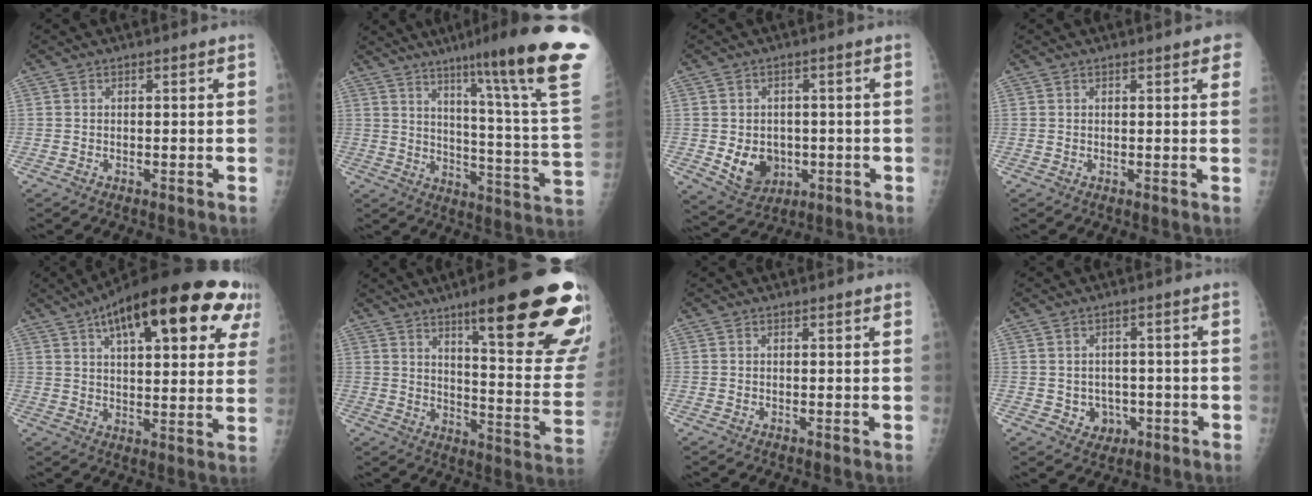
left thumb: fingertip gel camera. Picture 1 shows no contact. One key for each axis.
{"total": 25.8, "fx": 16.5, "fy": 0.5, "fz": 19.9, "tx": -0.254, "ty": -0.093, "tz": 0.227}
{"total": 7.6, "fx": -1.3, "fy": 6.2, "fz": 4.2, "tx": -0.042, "ty": 0.000, "tz": -0.005}
{"total": 4.1, "fx": 2.6, "fy": 1.0, "fz": 3.1, "tx": -0.024, "ty": 0.004, "tz": 0.023}
{"total": 27.0, "fx": 13.2, "fy": 9.5, "fz": 21.5, "tx": -0.295, "ty": 0.008, "tz": 0.185}
{"total": 26.7, "fx": 15.4, "fy": 4.6, "fz": 21.3, "tx": -0.228, "ty": -0.064, "tz": 0.218}
{"total": 1.0, "fx": 0.9, "fy": 0.2, "fz": 0.5, "tx": -0.004, "ty": 0.001, "tz": 0.011}
{"total": 4.3, "fx": -1.1, "fy": 3.9, "fz": 1.6, "tx": 0.002, "ty": 0.008, "tz": -0.008}